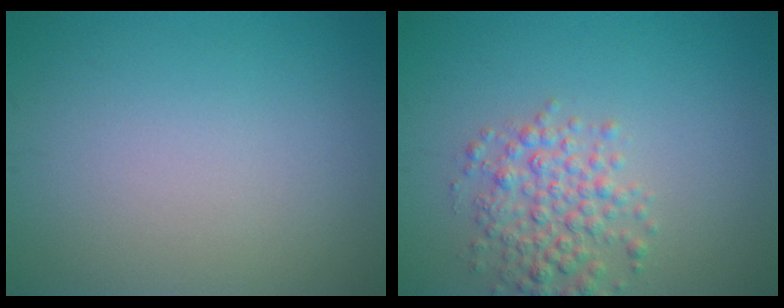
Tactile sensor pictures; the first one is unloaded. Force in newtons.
{"total": 3.7, "press": 3.7, "slide": 0.1}